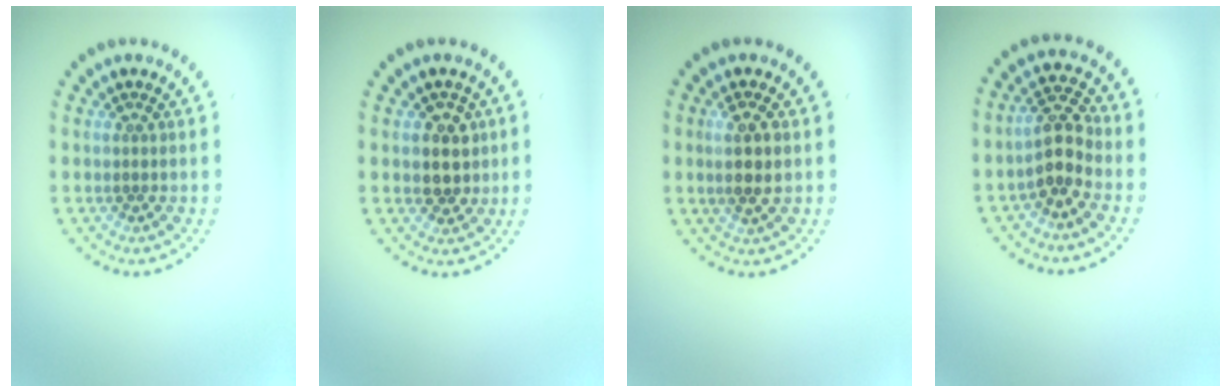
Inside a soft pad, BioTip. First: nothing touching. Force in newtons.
{"total": 2.7, "press": 2.5, "slide": 1.0}
{"total": 2.6, "press": 2.4, "slide": 0.8}
{"total": 3.2, "press": 2.9, "slide": 1.4}